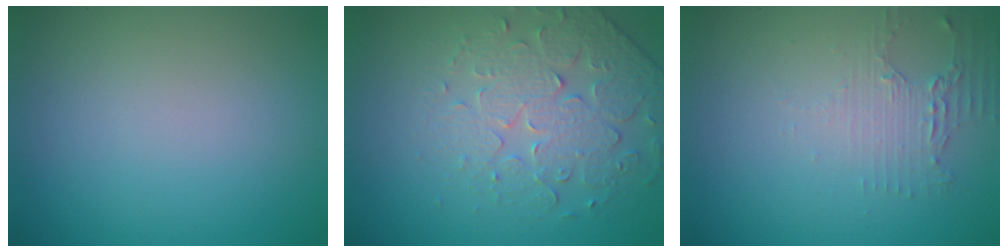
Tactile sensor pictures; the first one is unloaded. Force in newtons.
{"total": 4.6, "press": 3.8, "slide": 2.5}
{"total": 2.2, "press": 1.8, "slide": 1.2}